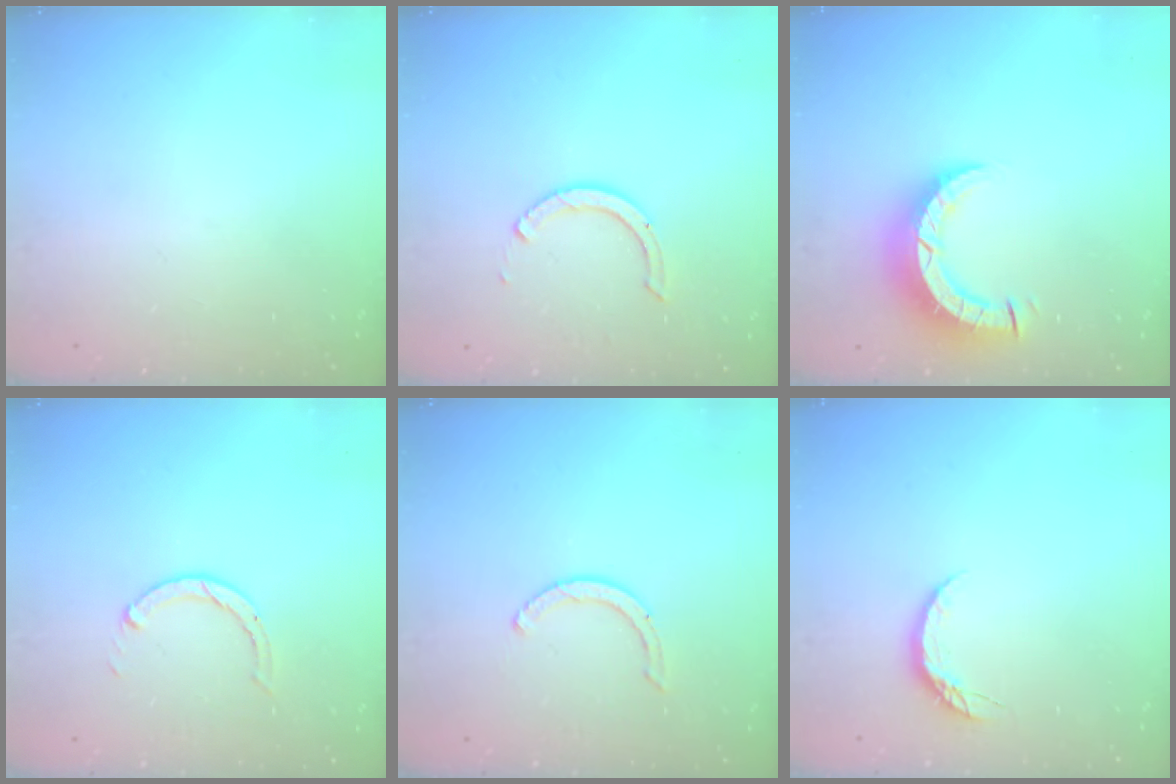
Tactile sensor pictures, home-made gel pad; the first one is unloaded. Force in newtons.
{"total": 7.0, "press": 6.9, "slide": 0.8}
{"total": 8.6, "press": 8.5, "slide": 0.9}
{"total": 3.1, "press": 3.0, "slide": 0.4}
{"total": 2.9, "press": 2.9, "slide": 0.4}
{"total": 5.3, "press": 5.2, "slide": 0.6}